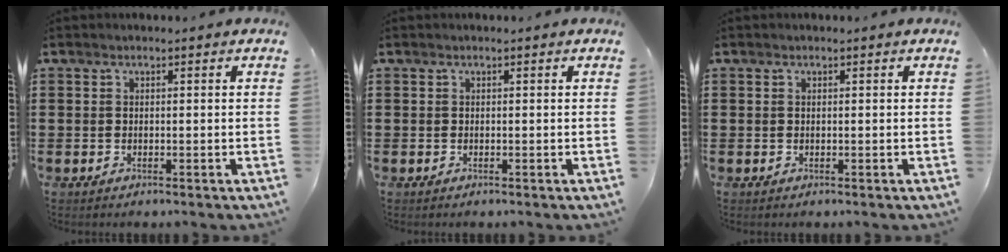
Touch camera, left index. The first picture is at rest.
{"total": 0.0}
{"total": 0.0}